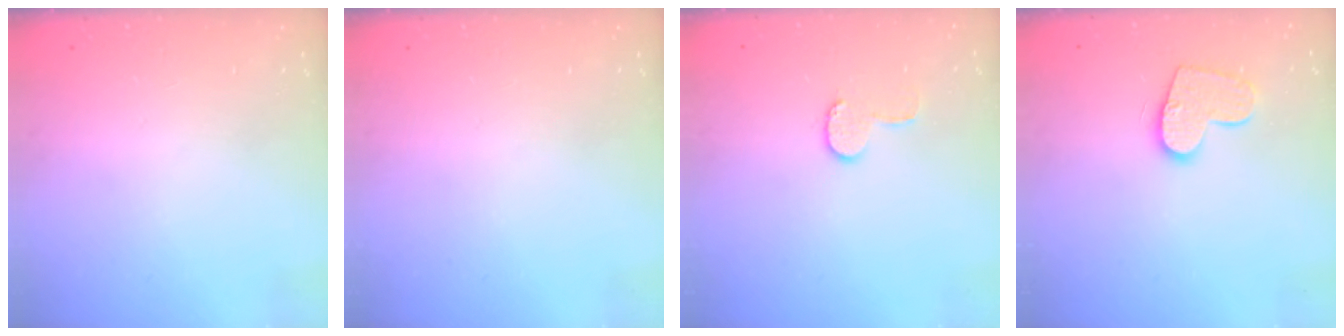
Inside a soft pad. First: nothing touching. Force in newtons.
{"total": 0.0}
{"total": 6.4, "press": 6.4, "slide": 0.6}
{"total": 11.4, "press": 11.3, "slide": 0.6}